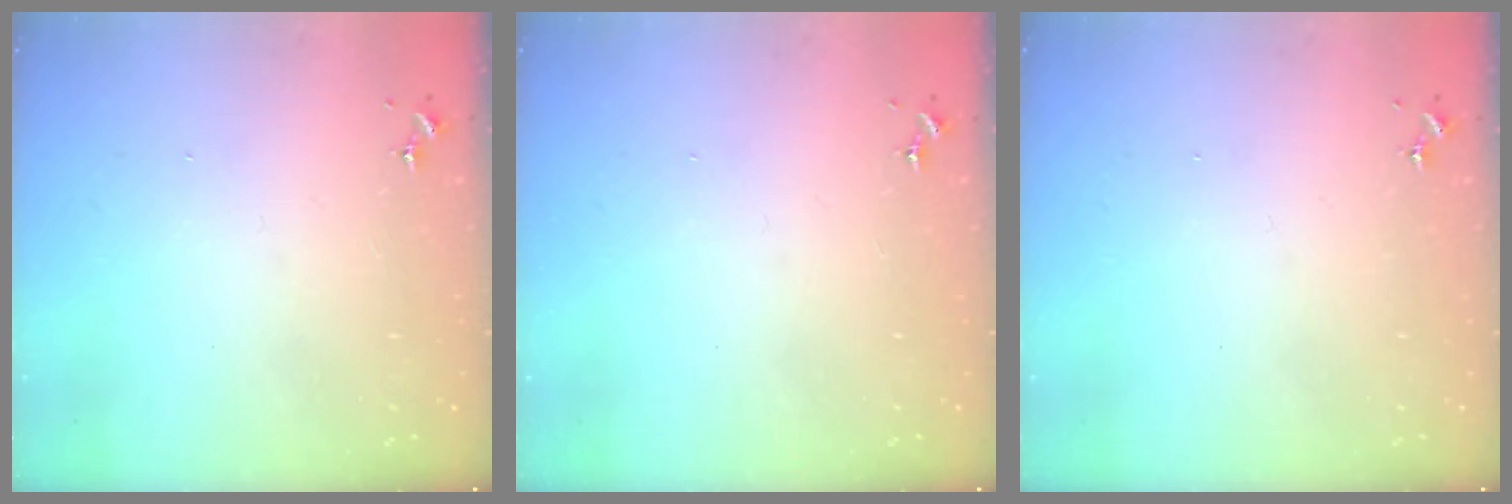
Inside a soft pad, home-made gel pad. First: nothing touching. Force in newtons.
{"total": 0.0}
{"total": 0.0}